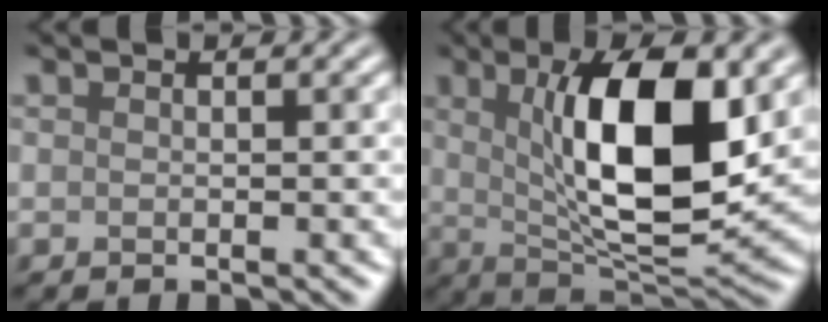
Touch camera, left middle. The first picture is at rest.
{"total": 10.6, "force": [2.4, 3.4, 9.8], "torque": [-0.155, -0.010, 0.047]}